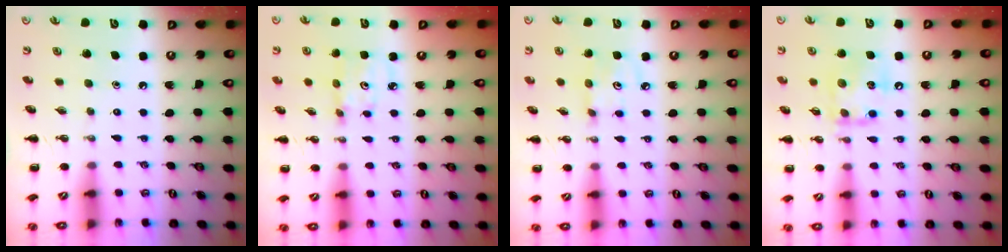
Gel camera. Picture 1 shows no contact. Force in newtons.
{"total": 2.8, "press": 2.8, "slide": 0.4}
{"total": 3.9, "press": 3.7, "slide": 1.0}
{"total": 12.4, "press": 12.3, "slide": 1.7}